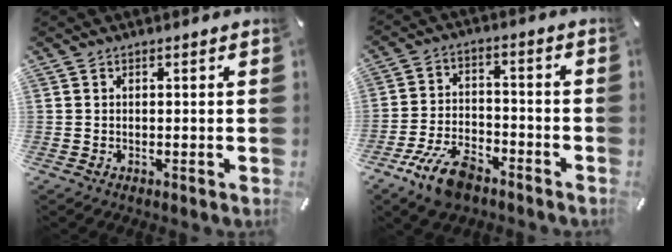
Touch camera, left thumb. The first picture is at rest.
{"total": 11.1, "force": [-7.1, 5.5, 6.4], "torque": [-0.132, 0.036, -0.132]}